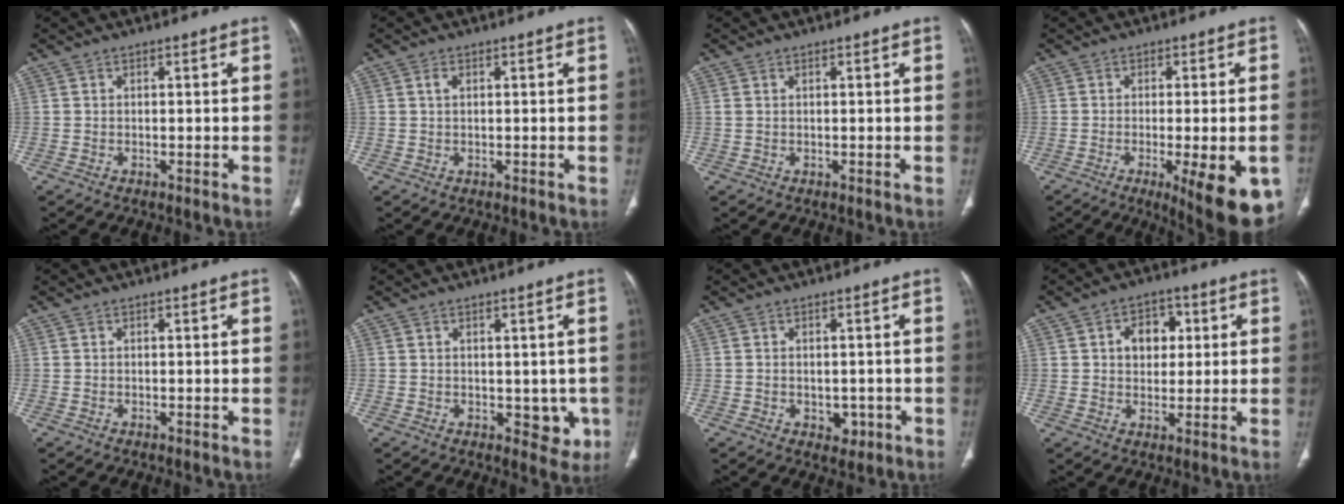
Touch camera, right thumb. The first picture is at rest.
{"total": 1.1, "force": [0.4, 0.6, 0.9], "torque": [-0.019, 0.005, 0.009]}
{"total": 0.7, "force": [0.3, 0.4, 0.5], "torque": [-0.013, 0.009, 0.010]}
{"total": 15.5, "force": [-6.2, 4.3, 13.5], "torque": [-0.131, -0.004, -0.071]}
{"total": 0.0}
{"total": 4.7, "force": [-0.1, 3.1, 3.5], "torque": [-0.014, -0.007, 0.010]}
{"total": 3.3, "force": [-0.9, 2.4, 1.9], "torque": [-0.012, 0.004, -0.005]}
{"total": 7.5, "force": [1.8, 5.6, 4.6], "torque": [-0.031, 0.001, 0.025]}